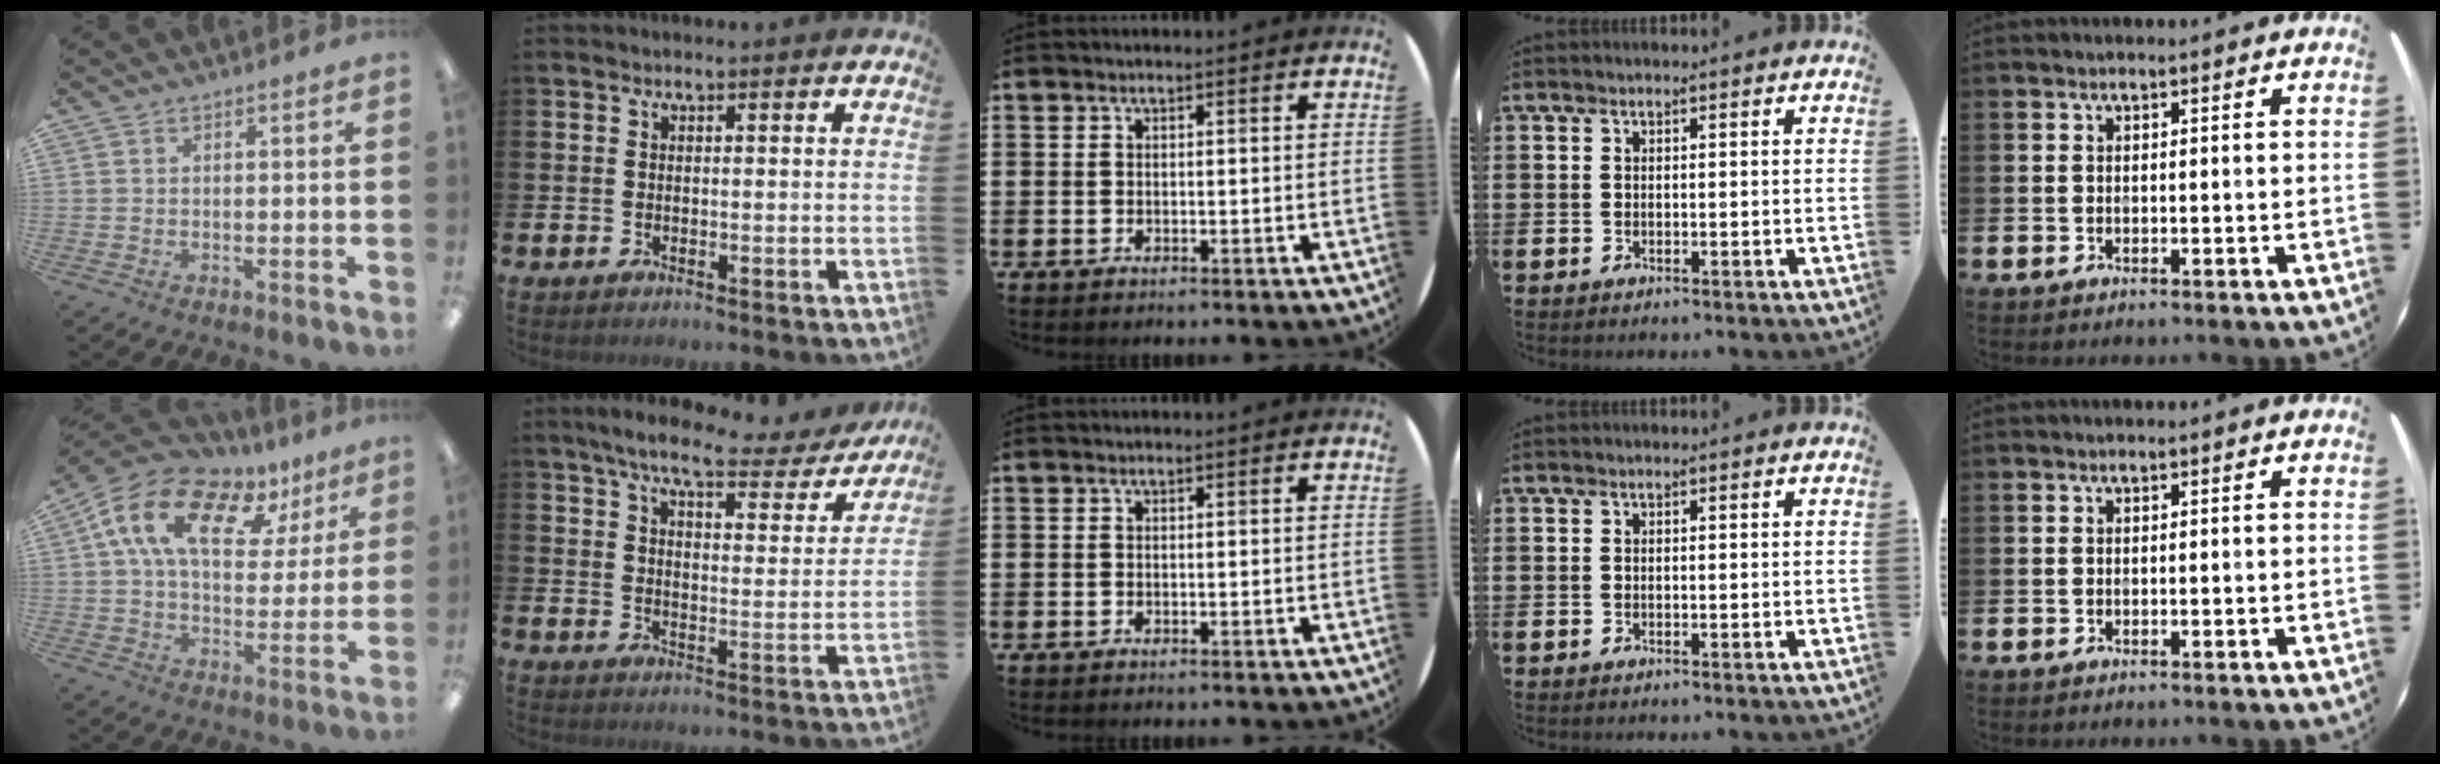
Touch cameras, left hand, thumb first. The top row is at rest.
{"thumb": {"total": 17.6, "force": [8.7, 10.1, 11.5], "torque": [-0.220, -0.023, 0.156]}, "index": {"total": 7.2, "force": [6.1, 1.5, 3.5], "torque": [-0.080, -0.035, 0.097]}}